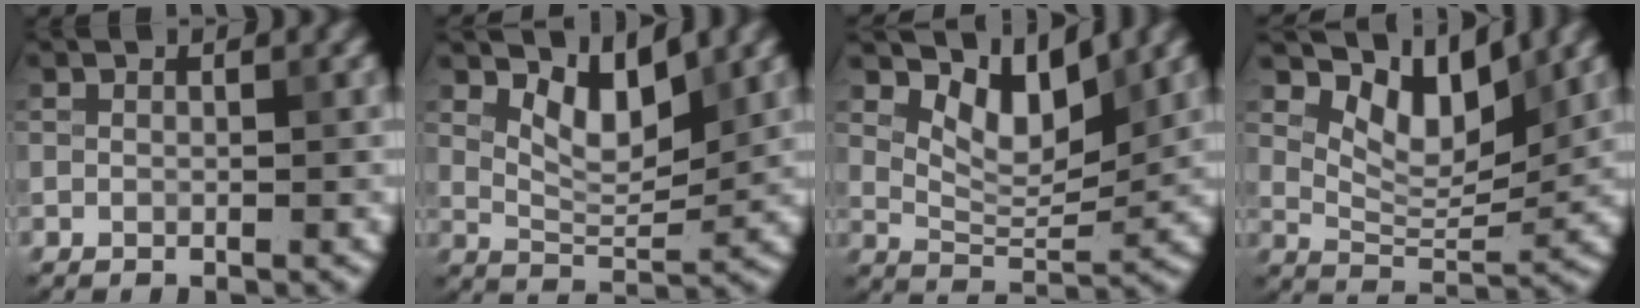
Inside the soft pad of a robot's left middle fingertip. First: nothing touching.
{"total": 4.3, "force": [2.4, 1.8, 3.1], "torque": [-0.061, -0.010, 0.043]}
{"total": 5.2, "force": [3.1, 2.2, 3.6], "torque": [-0.067, -0.012, 0.051]}
{"total": 6.1, "force": [3.8, 2.6, 4.0], "torque": [-0.069, -0.008, 0.063]}